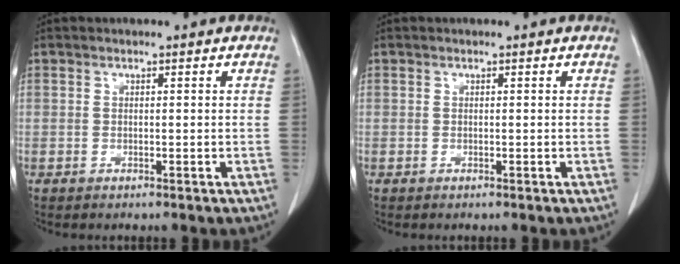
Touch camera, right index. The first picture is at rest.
{"total": 0.0}